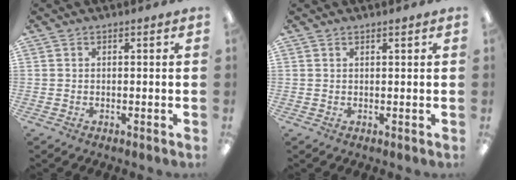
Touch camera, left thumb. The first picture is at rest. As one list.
[{"total": 0.9, "force": [0.9, 0.1, 0.2], "torque": [-0.005, 0.000, 0.016]}]